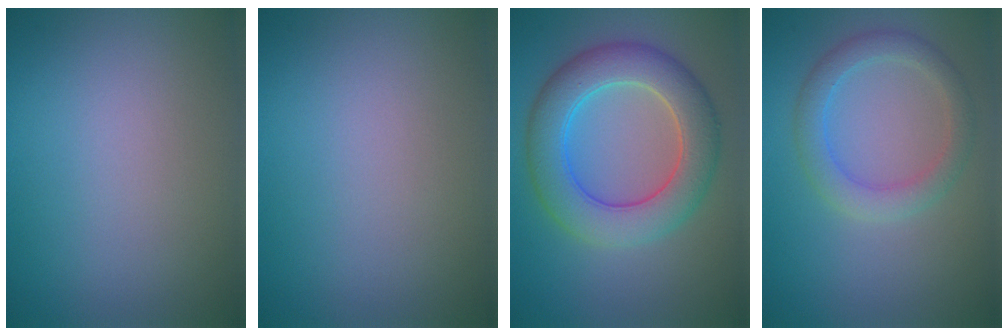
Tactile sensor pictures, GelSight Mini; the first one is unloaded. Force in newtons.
{"total": 0.0}
{"total": 7.0, "press": 7.0, "slide": 0.4}
{"total": 3.0, "press": 3.0, "slide": 0.1}